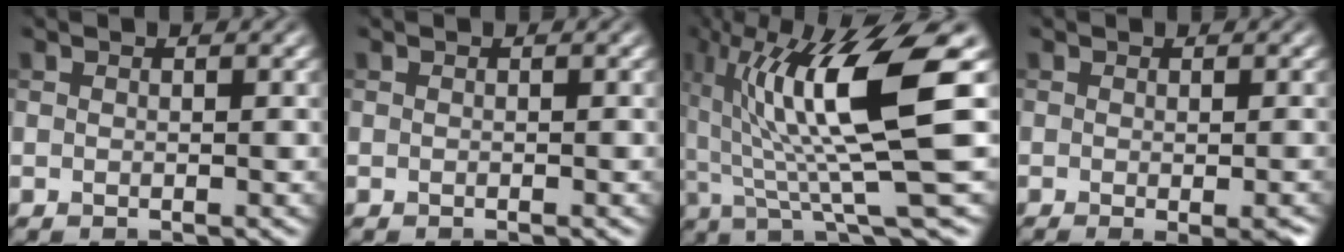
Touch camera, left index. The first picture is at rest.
{"total": 0.0}
{"total": 12.2, "force": [2.8, 2.2, 11.7], "torque": [-0.184, 0.001, 0.052]}
{"total": 4.5, "force": [-1.8, 1.1, 4.0], "torque": [-0.046, -0.010, -0.015]}